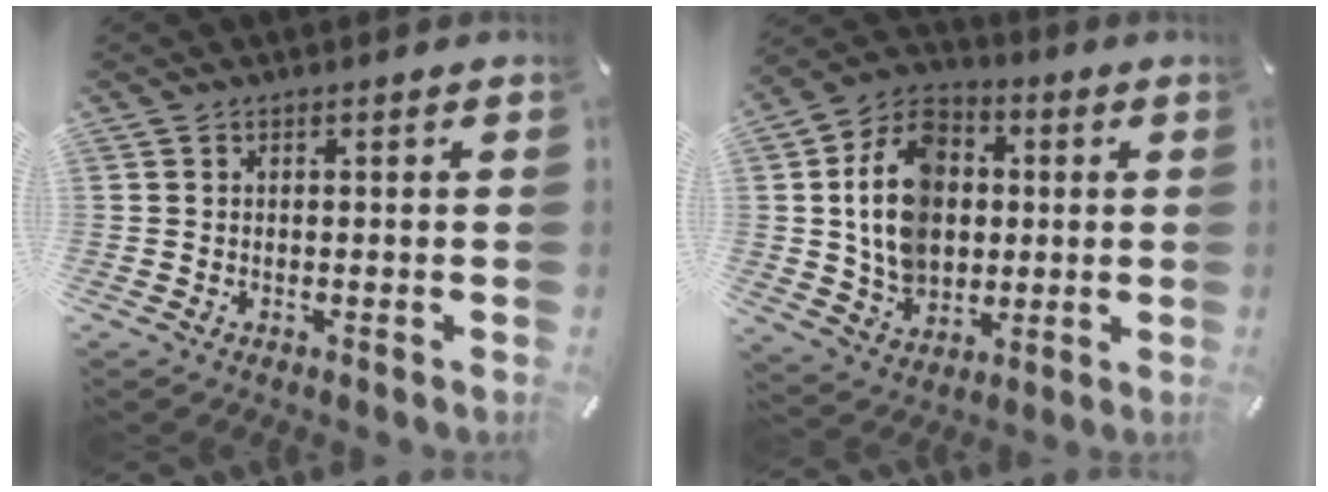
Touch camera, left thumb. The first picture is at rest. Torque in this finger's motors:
{"motor_torque": [2.52, 2.48, 0.24, 0.16, 0.23]}